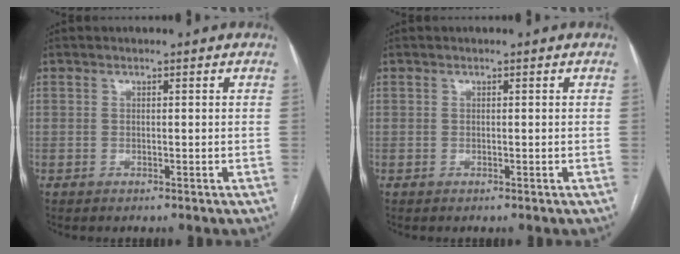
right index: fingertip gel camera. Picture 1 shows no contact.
{"total": 0.0}